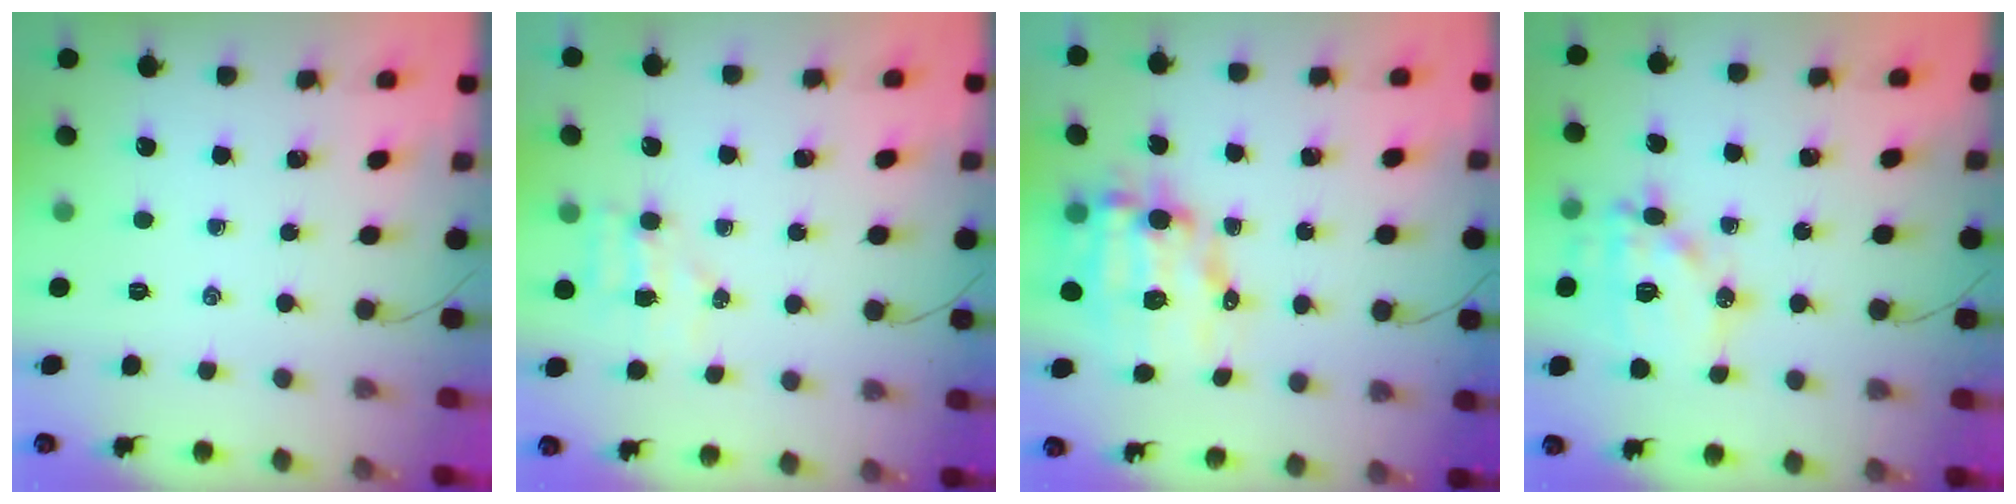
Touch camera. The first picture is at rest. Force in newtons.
{"total": 4.1, "press": 4.1, "slide": 0.7}
{"total": 11.1, "press": 10.8, "slide": 2.6}
{"total": 15.0, "press": 14.8, "slide": 2.4}